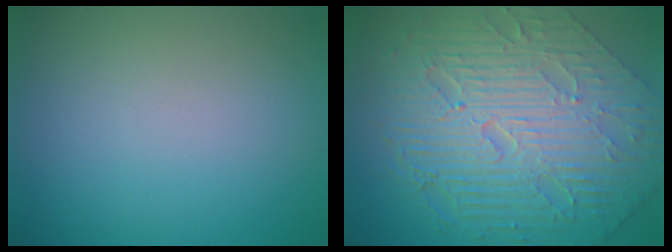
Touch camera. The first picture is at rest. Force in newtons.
{"total": 11.2, "press": 7.3, "slide": 8.5}